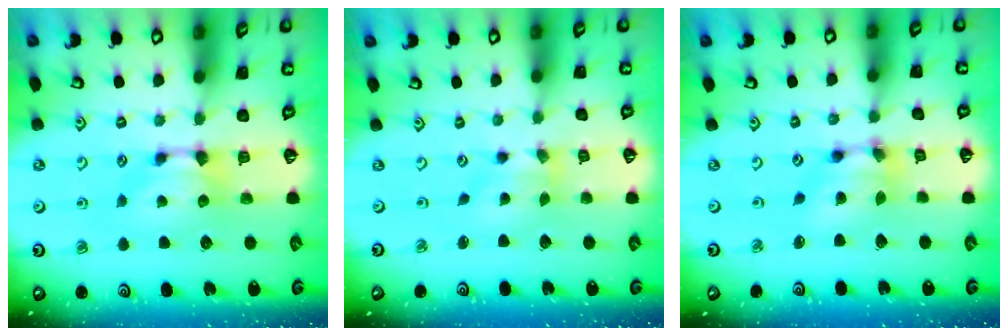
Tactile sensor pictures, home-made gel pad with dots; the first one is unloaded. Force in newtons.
{"total": 1.6, "press": 1.0, "slide": 1.3}
{"total": 6.4, "press": 6.0, "slide": 2.2}